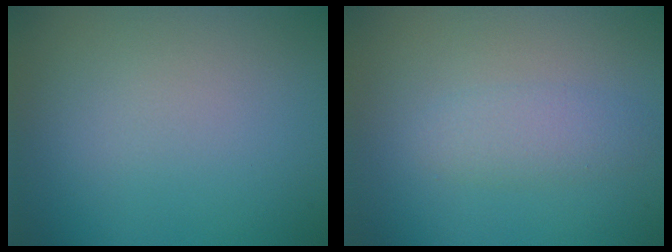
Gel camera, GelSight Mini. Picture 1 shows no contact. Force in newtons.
{"total": 1.8, "press": 1.8, "slide": 0.1}